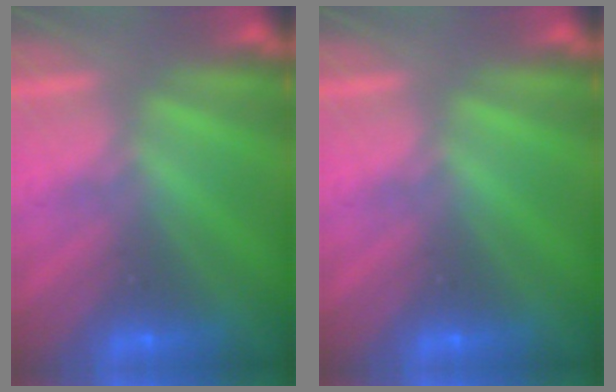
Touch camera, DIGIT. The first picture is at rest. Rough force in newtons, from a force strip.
{"total": 0.0}